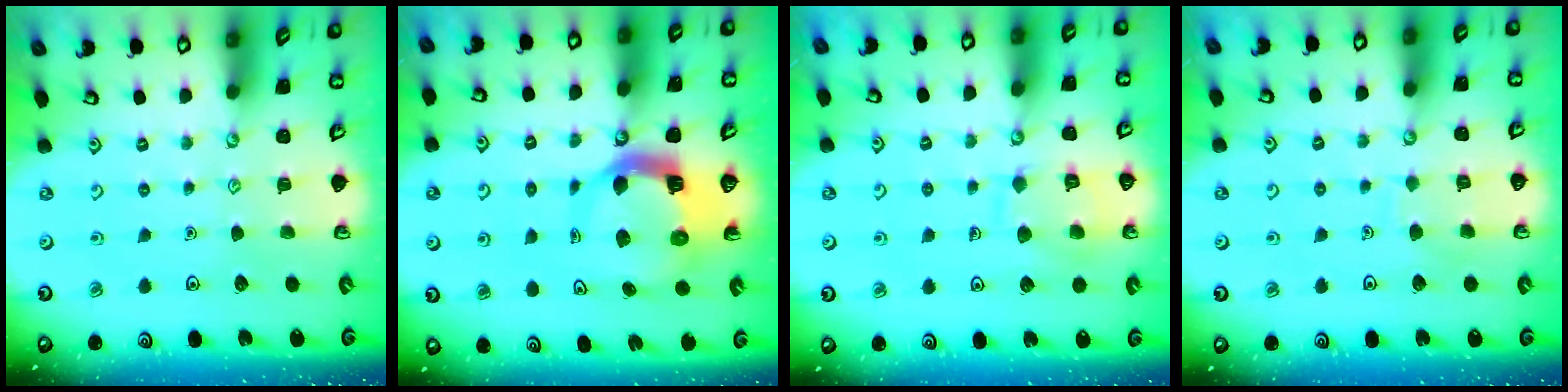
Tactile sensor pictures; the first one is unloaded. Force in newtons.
{"total": 8.5, "press": 8.4, "slide": 1.3}
{"total": 9.6, "press": 9.6, "slide": 0.1}
{"total": 5.2, "press": 5.1, "slide": 0.6}